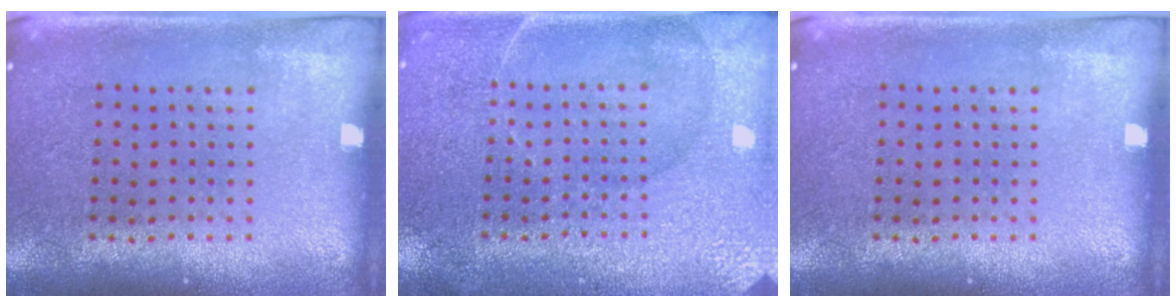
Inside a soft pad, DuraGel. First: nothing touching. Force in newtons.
{"total": 4.3, "press": 4.3, "slide": 0.6}
{"total": 0.0}